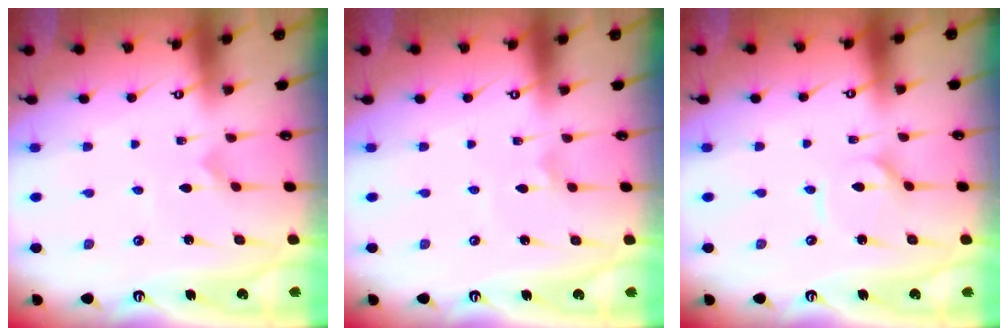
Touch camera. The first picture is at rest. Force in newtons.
{"total": 1.7, "press": 1.7, "slide": 0.4}
{"total": 2.0, "press": 2.0, "slide": 0.3}